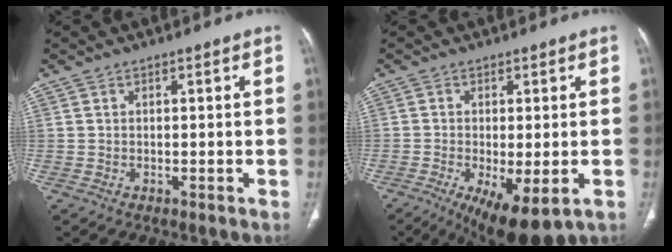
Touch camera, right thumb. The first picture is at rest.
{"total": 10.7, "force": [-4.5, 3.6, 9.1], "torque": [-0.149, -0.016, -0.064]}